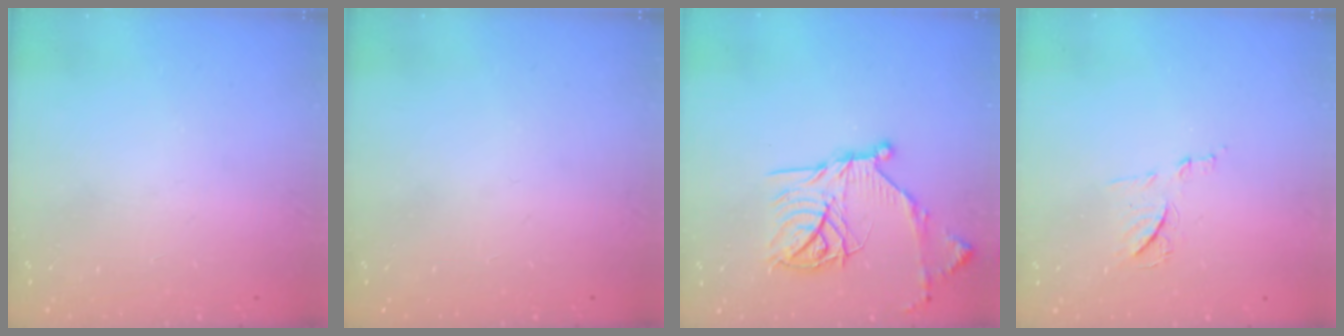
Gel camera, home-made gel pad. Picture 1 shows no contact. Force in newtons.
{"total": 0.0}
{"total": 19.9, "press": 19.8, "slide": 1.5}
{"total": 7.6, "press": 7.6, "slide": 0.6}